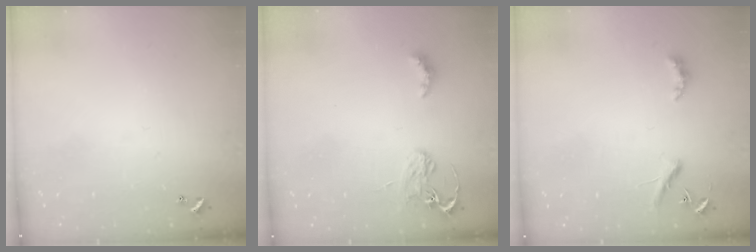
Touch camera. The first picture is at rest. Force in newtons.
{"total": 2.9, "press": 2.8, "slide": 0.6}
{"total": 3.1, "press": 3.0, "slide": 0.6}